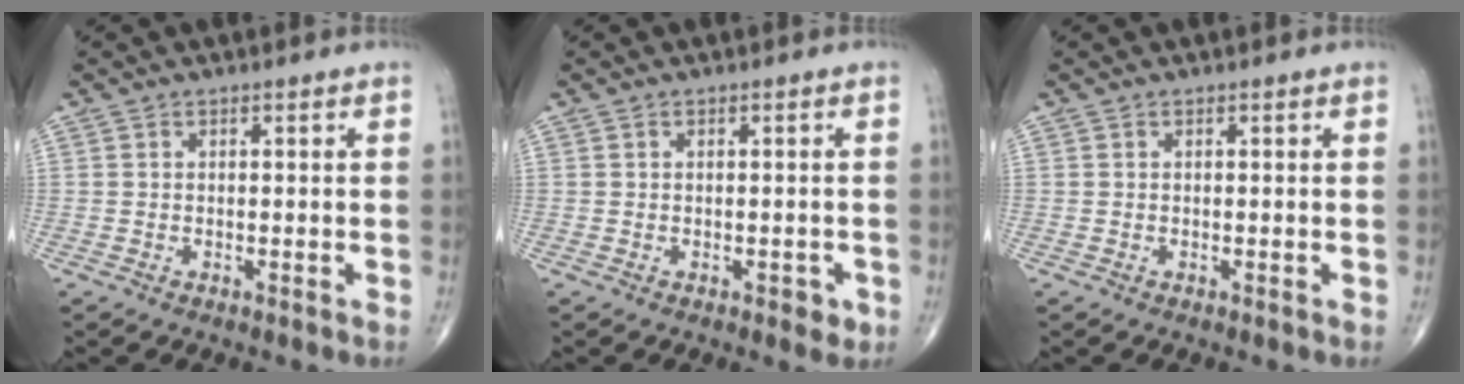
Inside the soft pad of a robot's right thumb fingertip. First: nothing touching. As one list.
[{"total": 2.1, "force": [-0.7, 1.2, 1.6], "torque": [-0.009, 0.002, -0.005]}, {"total": 0.0}]